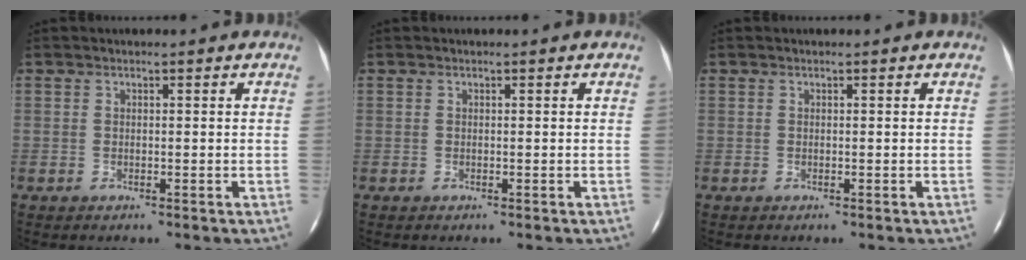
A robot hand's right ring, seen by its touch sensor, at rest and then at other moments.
{"total": 0.0}
{"total": 0.0}